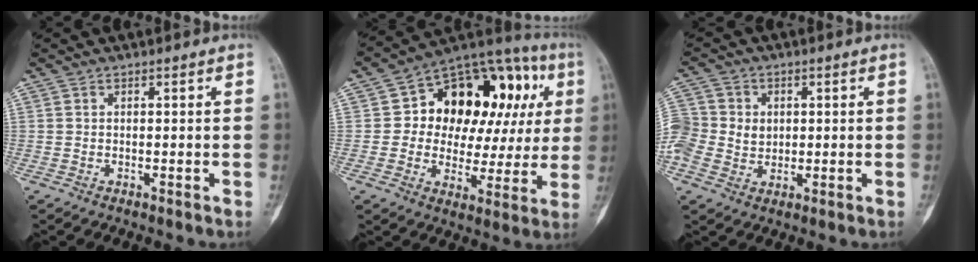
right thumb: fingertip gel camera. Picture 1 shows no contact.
{"total": 24.3, "force": [5.6, 14.9, 18.4], "torque": [-0.193, 0.037, 0.081]}
{"total": 10.8, "force": [0.6, 9.9, 4.3], "torque": [-0.093, 0.017, 0.015]}